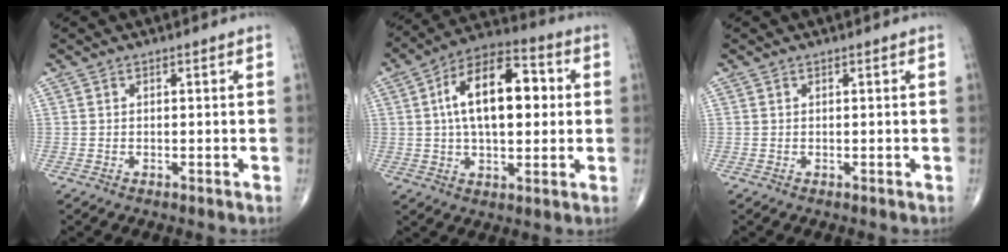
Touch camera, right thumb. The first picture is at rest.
{"total": 17.3, "force": [2.5, 9.0, 14.5], "torque": [-0.219, 0.024, 0.033]}
{"total": 0.0}